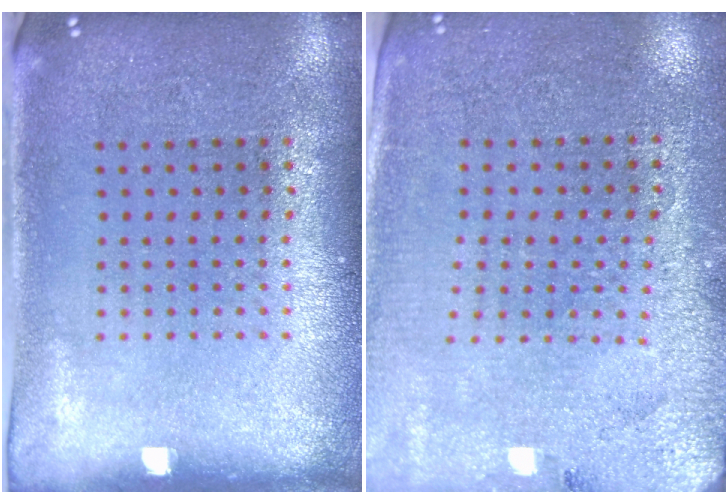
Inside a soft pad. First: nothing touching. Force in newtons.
{"total": 2.8, "press": 2.8, "slide": 0.5}